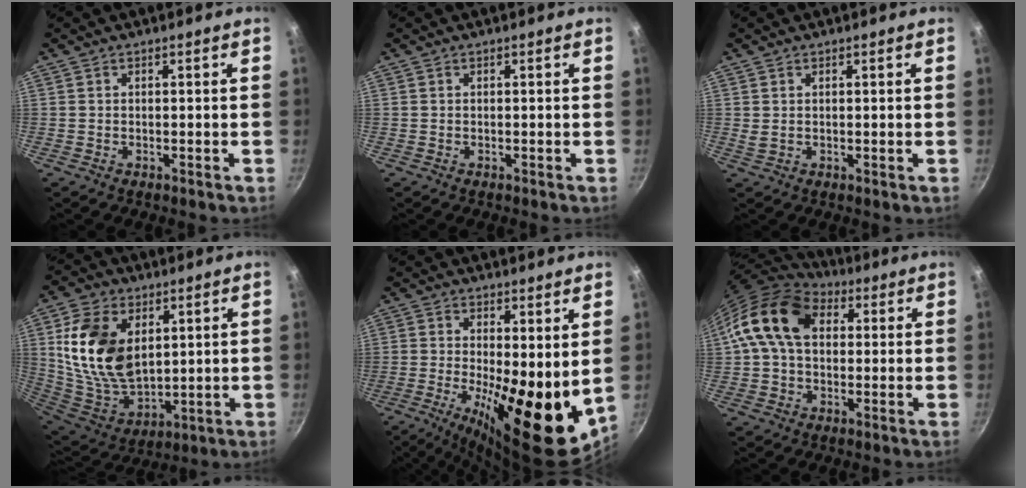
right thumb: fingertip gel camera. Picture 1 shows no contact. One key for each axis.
{"total": 0.0}
{"total": 1.2, "fx": 0.7, "fy": 0.5, "fz": 0.9, "tx": -0.017, "ty": -0.006, "tz": 0.014}
{"total": 18.0, "fx": 4.7, "fy": 11.5, "fz": 13.0, "tx": -0.226, "ty": -0.033, "tz": 0.103}
{"total": 17.5, "fx": -0.7, "fy": 6.4, "fz": 16.3, "tx": -0.230, "ty": -0.029, "tz": -0.005}
{"total": 14.7, "fx": 3.1, "fy": 10.4, "fz": 9.9, "tx": -0.153, "ty": 0.022, "tz": 0.037}